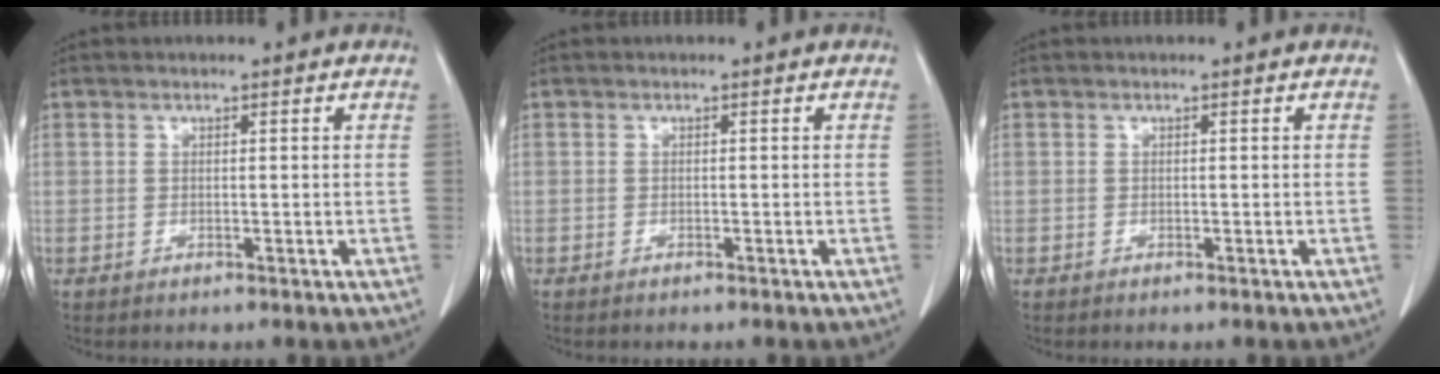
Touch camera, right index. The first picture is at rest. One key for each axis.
{"total": 0.0}
{"total": 0.0}